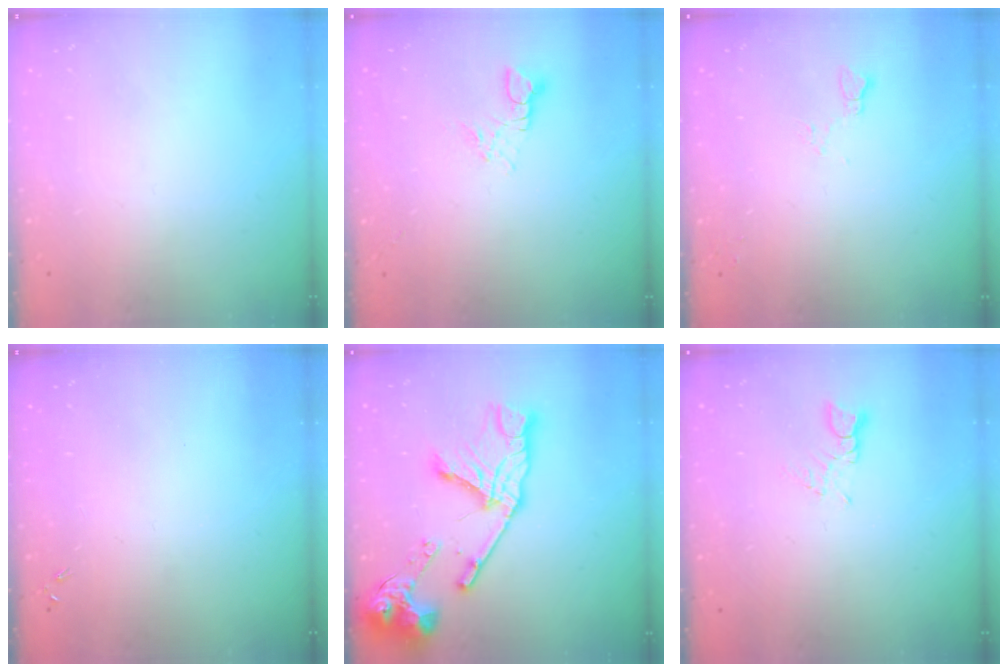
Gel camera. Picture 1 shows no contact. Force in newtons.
{"total": 3.8, "press": 3.8, "slide": 0.5}
{"total": 4.7, "press": 4.7, "slide": 0.7}
{"total": 0.0}
{"total": 21.0, "press": 20.9, "slide": 2.2}
{"total": 2.0, "press": 2.0, "slide": 0.2}